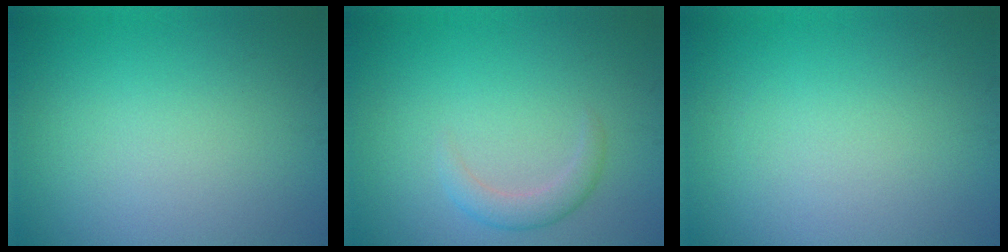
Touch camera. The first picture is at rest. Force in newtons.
{"total": 1.9, "press": 1.9, "slide": 0.2}
{"total": 0.0}